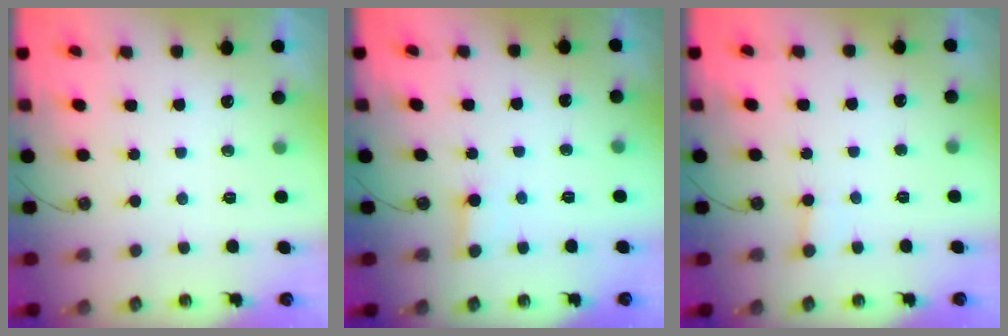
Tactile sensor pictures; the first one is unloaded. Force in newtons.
{"total": 2.1, "press": 2.1, "slide": 0.1}
{"total": 2.1, "press": 2.1, "slide": 0.2}